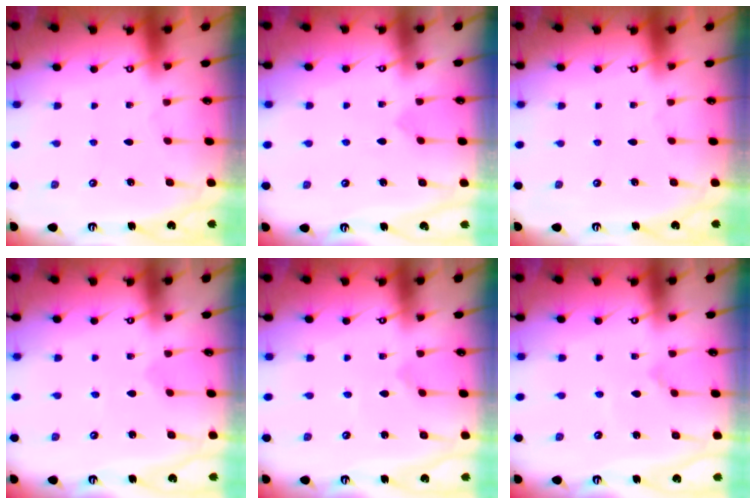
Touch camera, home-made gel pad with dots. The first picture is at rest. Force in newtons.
{"total": 2.8, "press": 2.8, "slide": 0.3}
{"total": 0.0}
{"total": 1.2, "press": 1.1, "slide": 0.1}
{"total": 0.5, "press": 0.5, "slide": 0.0}
{"total": 2.9, "press": 2.9, "slide": 0.1}